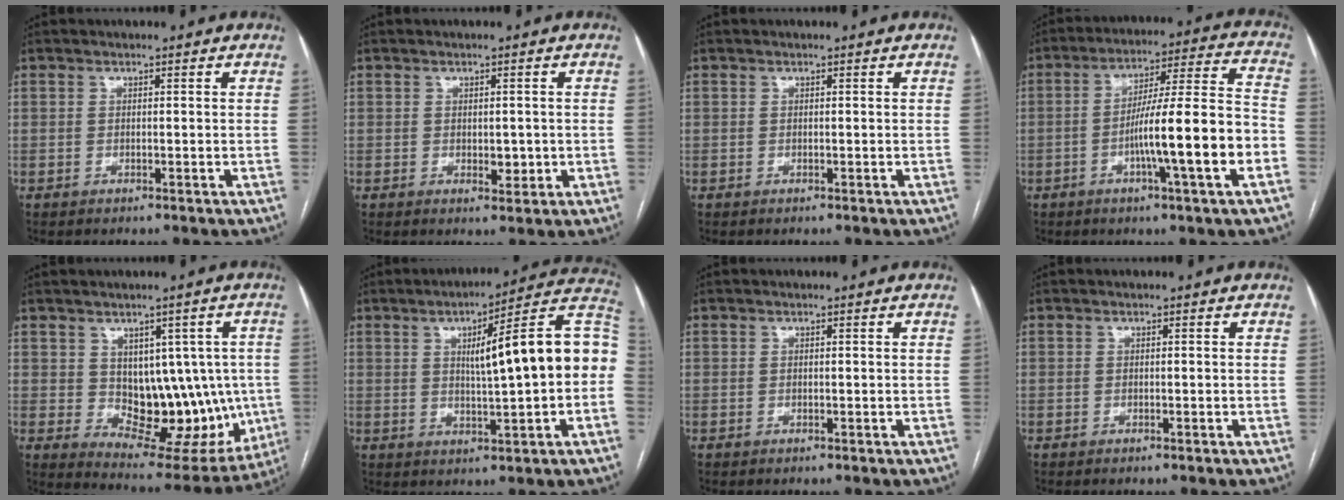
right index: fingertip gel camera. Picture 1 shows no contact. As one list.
[{"total": 2.6, "force": [-0.2, 1.5, 2.2], "torque": [-0.027, -0.003, 0.003]}, {"total": 0.0}, {"total": 15.8, "force": [-4.7, -0.1, 15.1], "torque": [-0.241, 0.011, -0.075]}, {"total": 14.1, "force": [-0.3, 8.4, 11.3], "torque": [-0.124, 0.013, 0.025]}, {"total": 16.3, "force": [1.2, 1.4, 16.2], "torque": [-0.220, 0.036, 0.014]}, {"total": 0.0}, {"total": 0.0}]